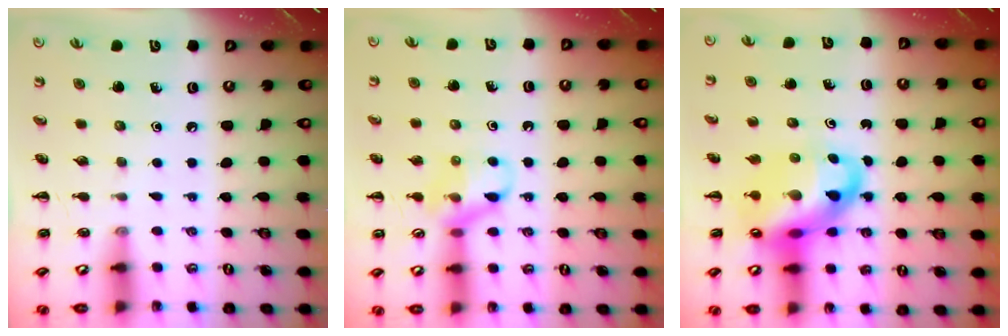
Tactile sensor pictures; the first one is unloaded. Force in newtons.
{"total": 10.6, "press": 10.6, "slide": 0.9}
{"total": 15.6, "press": 15.0, "slide": 4.0}